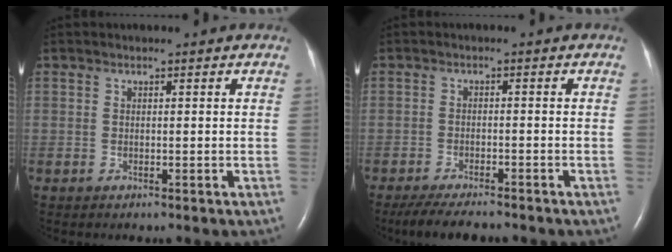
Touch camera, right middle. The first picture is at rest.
{"total": 7.4, "force": [-6.4, 1.2, 3.5], "torque": [-0.056, -0.017, -0.100]}